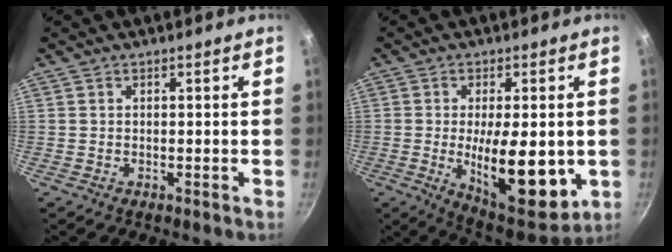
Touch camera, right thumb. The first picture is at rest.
{"total": 17.0, "force": [-2.0, 6.9, 15.5], "torque": [-0.210, -0.017, -0.019]}